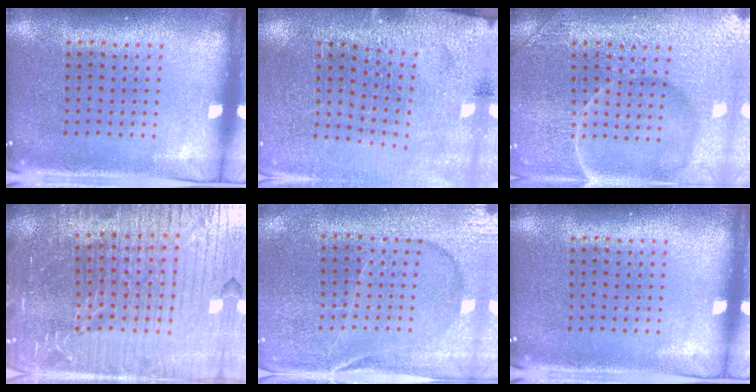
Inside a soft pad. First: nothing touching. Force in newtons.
{"total": 2.8, "press": 2.8, "slide": 0.2}
{"total": 6.9, "press": 6.9, "slide": 0.7}
{"total": 7.0, "press": 6.1, "slide": 3.5}
{"total": 1.5, "press": 1.5, "slide": 0.2}
{"total": 0.0}